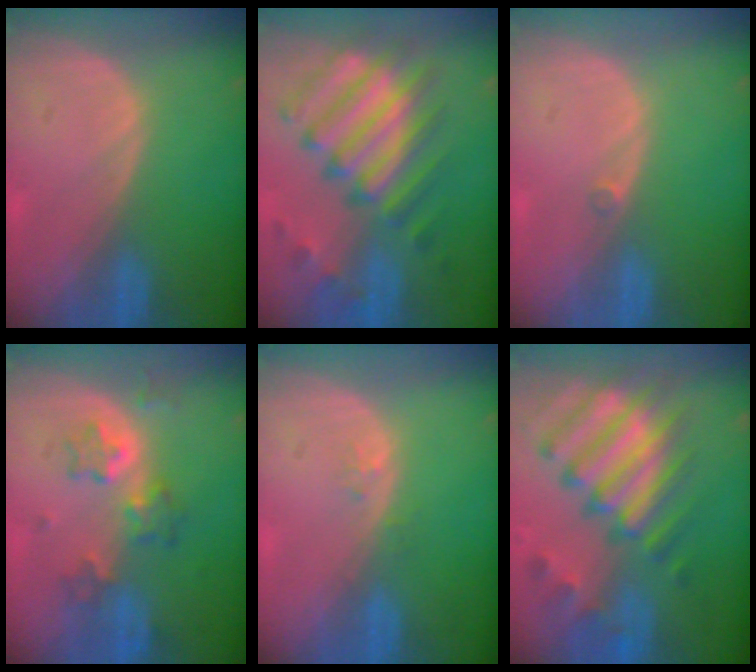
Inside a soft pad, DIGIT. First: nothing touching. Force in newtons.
{"total": 11.4, "press": 10.6, "slide": 4.4}
{"total": 0.7, "press": 0.6, "slide": 0.3}
{"total": 5.8, "press": 5.8, "slide": 0.8}
{"total": 0.9, "press": 0.9, "slide": 0.2}
{"total": 12.4, "press": 10.7, "slide": 6.3}